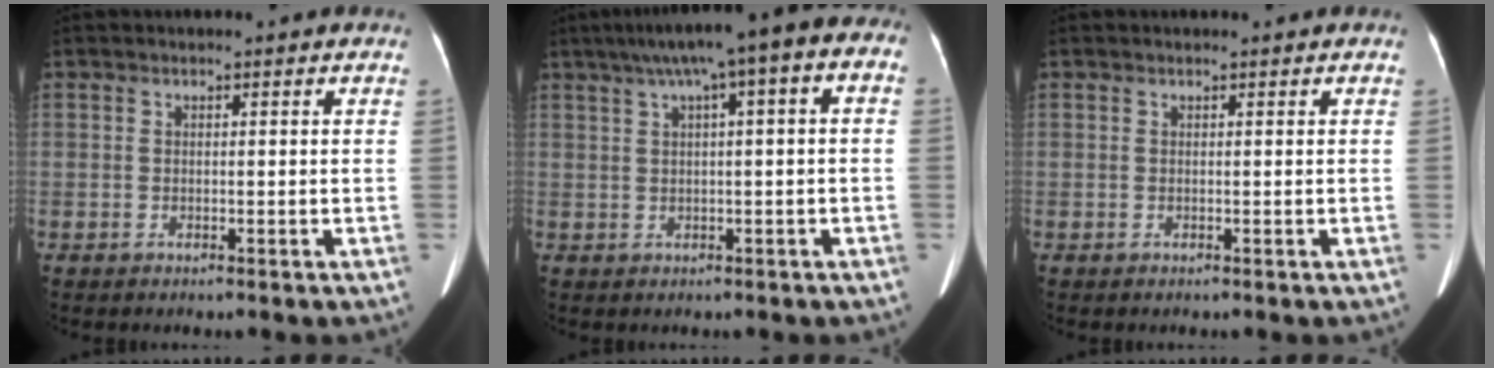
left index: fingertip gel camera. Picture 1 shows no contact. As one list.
[{"total": 11.7, "force": [4.3, 1.9, 10.8], "torque": [-0.155, 0.052, 0.052]}, {"total": 0.0}]